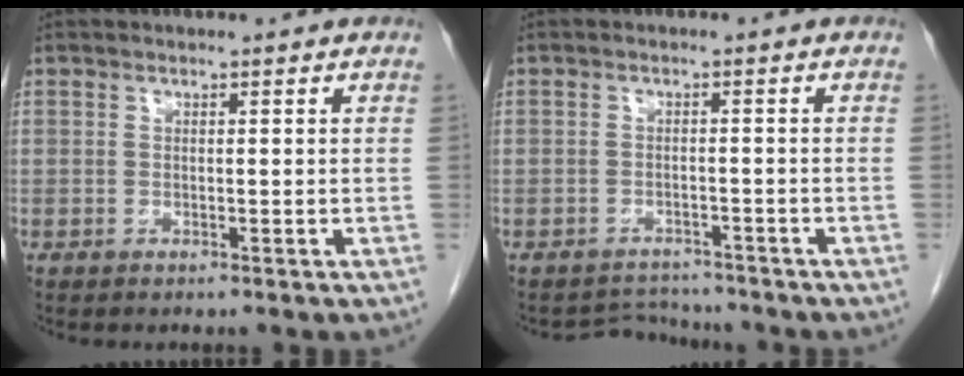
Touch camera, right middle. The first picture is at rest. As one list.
[{"total": 3.3, "force": [-3.1, 0.7, -1.1], "torque": [0.017, 0.004, -0.046]}]